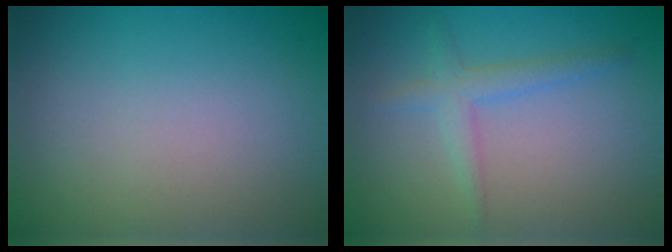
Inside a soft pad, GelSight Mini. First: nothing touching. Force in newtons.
{"total": 2.1, "press": 2.1, "slide": 0.1}